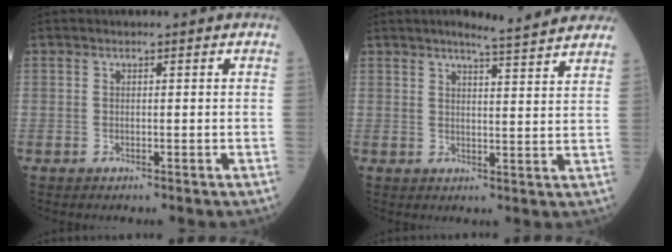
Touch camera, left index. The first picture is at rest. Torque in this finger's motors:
{"motor_torque": [0.69, -1.45, 0.01, 0.05]}